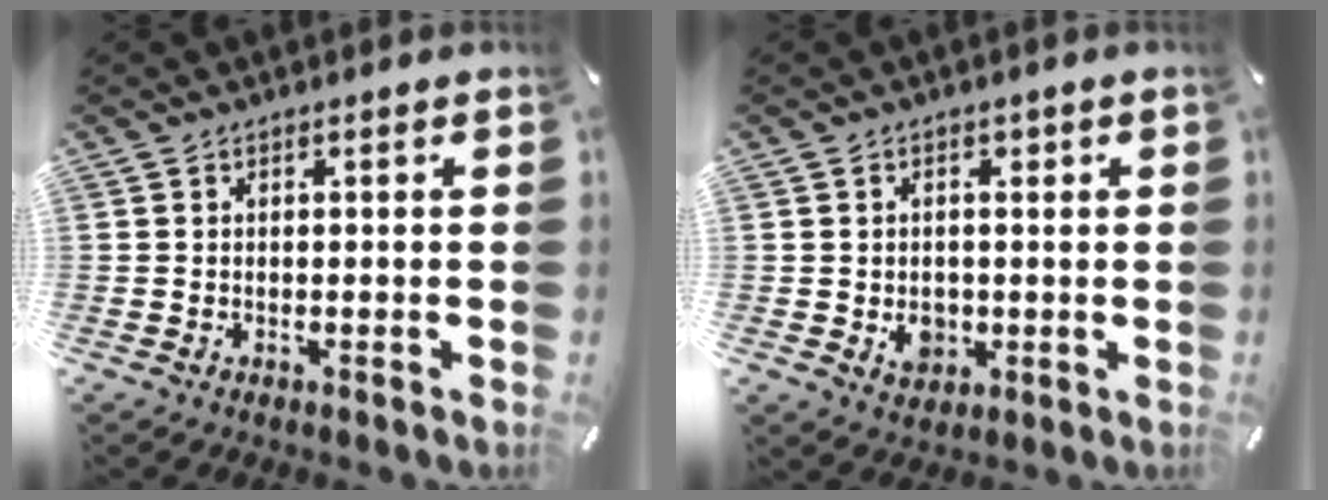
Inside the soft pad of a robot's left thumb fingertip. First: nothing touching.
{"total": 5.7, "force": [-0.1, 5.2, 2.3], "torque": [-0.013, 0.001, -0.002]}